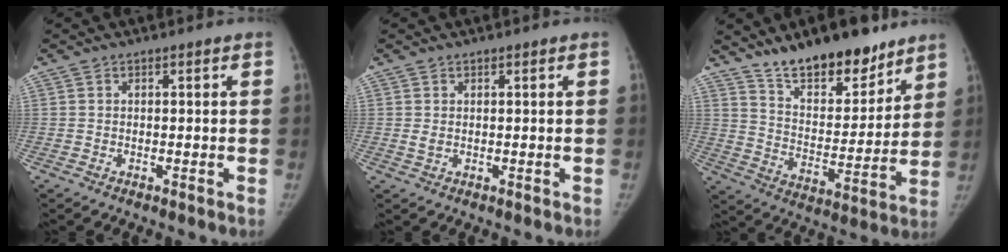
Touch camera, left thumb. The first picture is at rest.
{"total": 1.1, "force": [0.4, 0.7, 0.7], "torque": [-0.010, -0.005, 0.011]}
{"total": 17.7, "force": [13.6, 7.0, 8.8], "torque": [-0.088, -0.092, 0.225]}